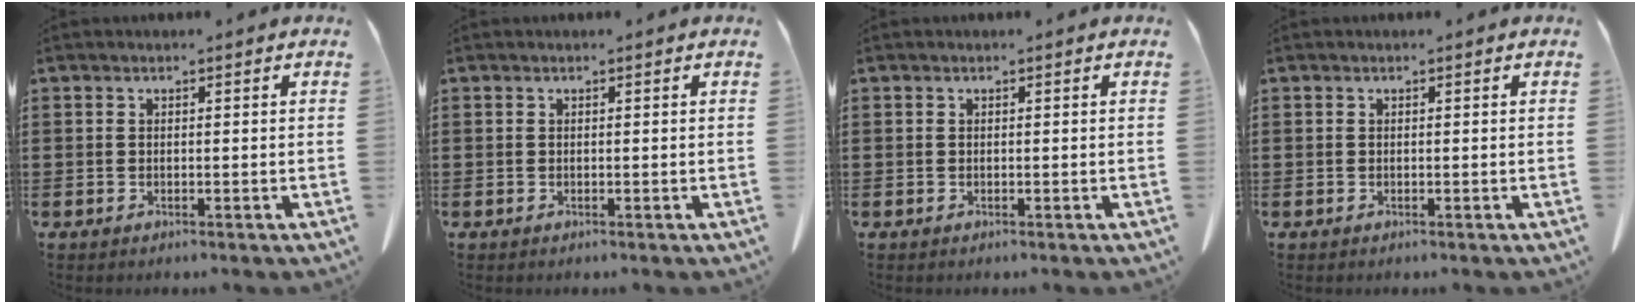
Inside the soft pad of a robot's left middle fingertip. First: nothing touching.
{"total": 0.0}
{"total": 0.0}
{"total": 0.0}